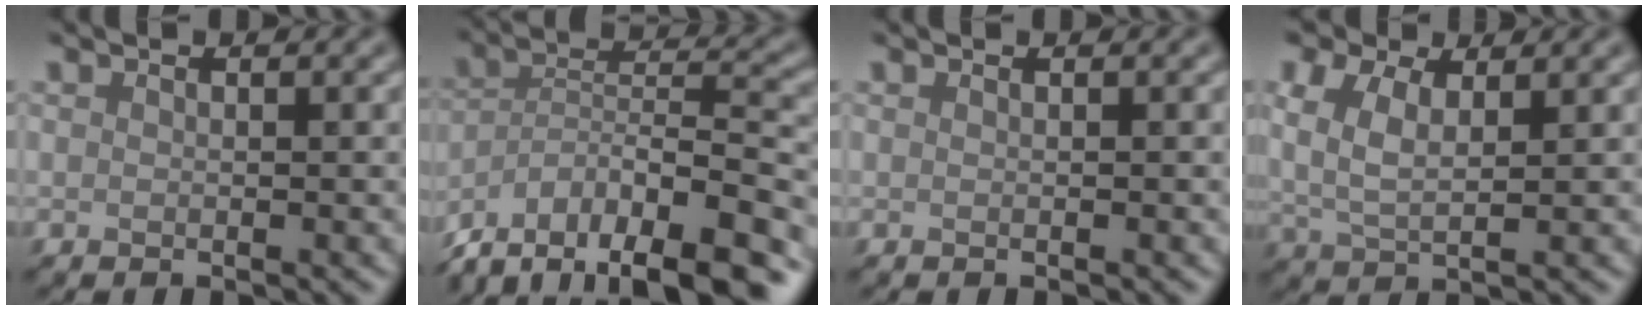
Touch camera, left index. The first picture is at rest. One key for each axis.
{"total": 13.2, "fx": -10.1, "fy": 4.4, "fz": 7.3, "tx": -0.128, "ty": 0.007, "tz": -0.158}
{"total": 0.6, "fx": 0.1, "fy": 0.3, "fz": 0.6, "tx": -0.001, "ty": 0.004, "tz": -0.004}
{"total": 4.6, "fx": 1.8, "fy": 2.5, "fz": 3.4, "tx": -0.075, "ty": 0.005, "tz": 0.028}